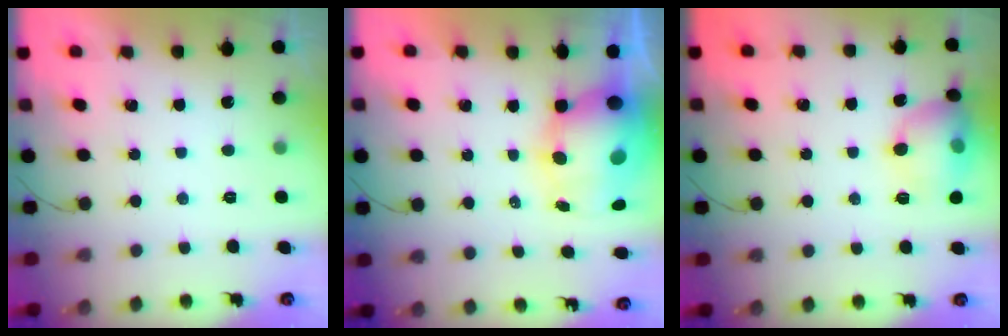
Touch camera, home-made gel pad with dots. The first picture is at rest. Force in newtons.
{"total": 13.5, "press": 13.1, "slide": 3.4}
{"total": 16.5, "press": 14.5, "slide": 7.9}